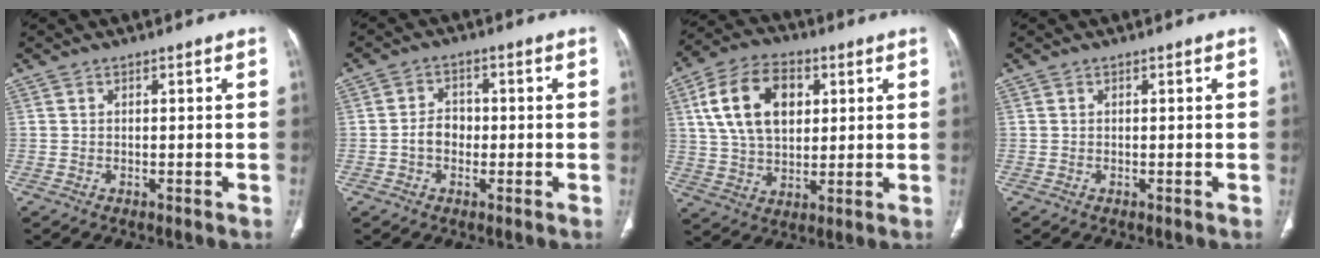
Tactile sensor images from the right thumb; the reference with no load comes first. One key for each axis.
{"total": 4.0, "fx": -0.8, "fy": 3.1, "fz": 2.4, "tx": -0.028, "ty": 0.015, "tz": -0.021}
{"total": 15.3, "fx": 4.4, "fy": 9.8, "fz": 10.8, "tx": -0.173, "ty": 0.001, "tz": 0.081}
{"total": 0.0}